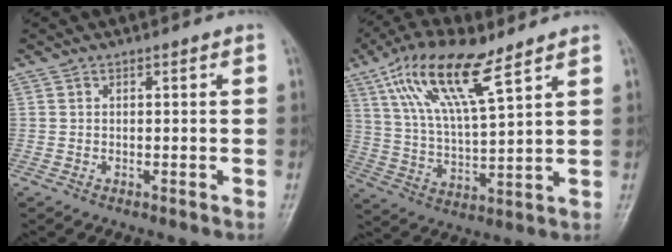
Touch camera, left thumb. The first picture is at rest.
{"total": 15.0, "force": [8.6, 4.3, 11.5], "torque": [-0.215, -0.022, 0.167]}